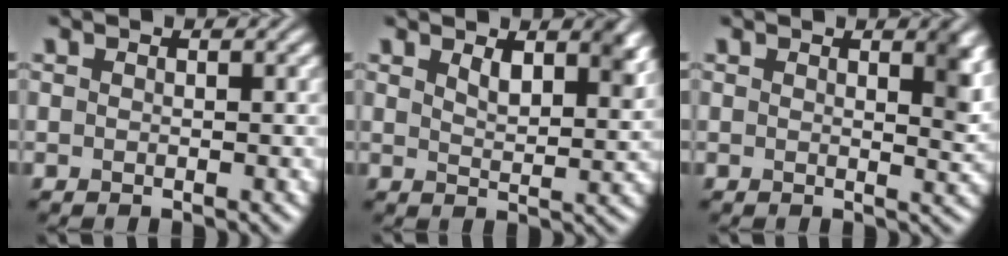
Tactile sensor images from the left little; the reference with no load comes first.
{"total": 3.8, "force": [2.3, 1.6, 2.6], "torque": [-0.044, -0.006, 0.039]}
{"total": 2.5, "force": [1.3, 0.7, 2.0], "torque": [-0.019, -0.004, 0.019]}